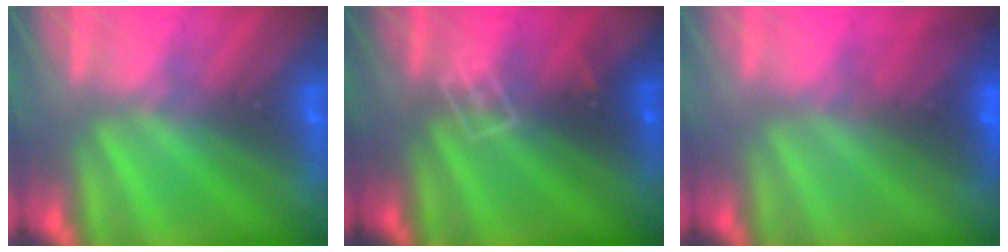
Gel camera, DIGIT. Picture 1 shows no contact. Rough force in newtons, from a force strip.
{"total": 2.9}
{"total": 2.8}